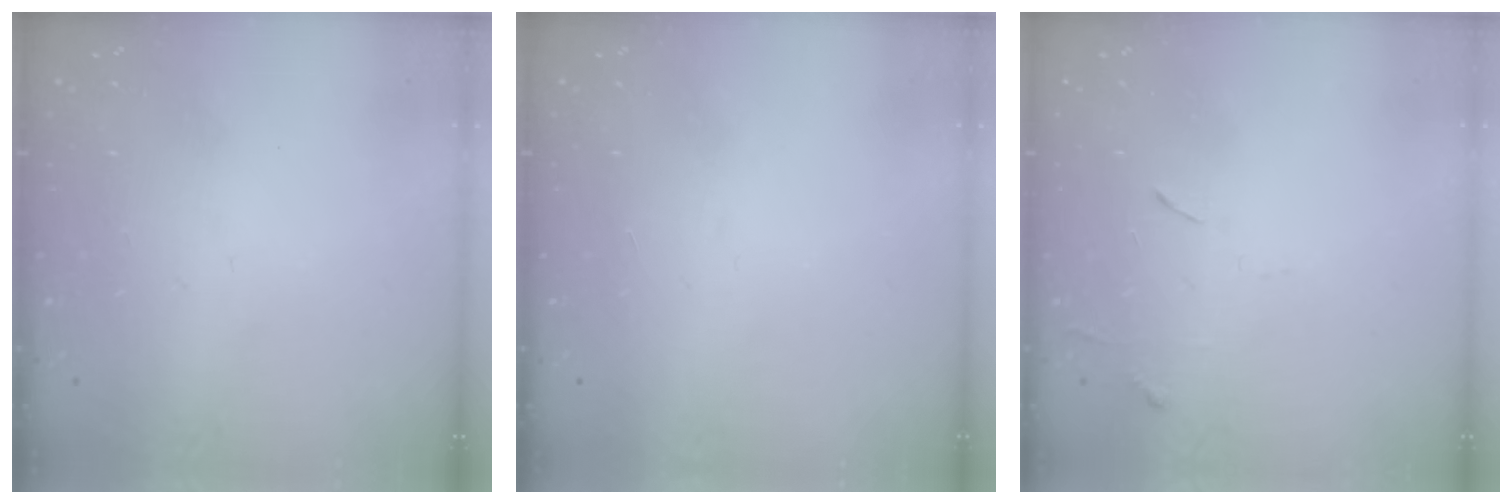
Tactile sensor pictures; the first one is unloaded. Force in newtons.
{"total": 1.5, "press": 1.5, "slide": 0.1}
{"total": 5.4, "press": 5.4, "slide": 0.7}